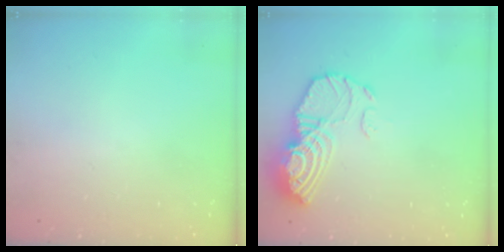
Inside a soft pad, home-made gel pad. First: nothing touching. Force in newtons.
{"total": 13.5, "press": 13.4, "slide": 1.3}